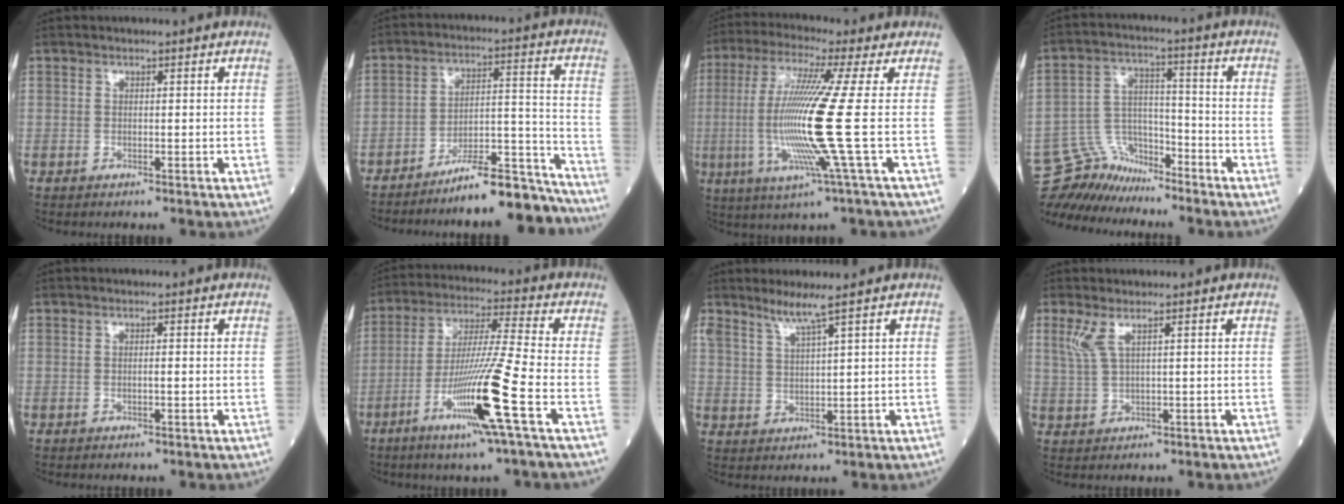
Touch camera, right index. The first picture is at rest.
{"total": 12.5, "force": [-11.6, 1.5, 4.2], "torque": [-0.033, 0.059, -0.190]}
{"total": 14.3, "force": [-1.3, -2.2, 14.1], "torque": [-0.287, -0.019, -0.031]}
{"total": 8.9, "force": [-8.5, 2.6, -0.3], "torque": [-0.004, 0.030, -0.161]}
{"total": 0.7, "force": [-0.2, 0.0, 0.7], "torque": [-0.011, 0.002, -0.002]}
{"total": 13.8, "force": [-5.5, -1.7, 12.5], "torque": [-0.242, -0.019, -0.105]}
{"total": 3.9, "force": [3.1, -0.8, 2.3], "torque": [-0.049, -0.007, 0.065]}
{"total": 3.2, "force": [1.7, 0.3, 2.7], "torque": [-0.071, 0.007, 0.042]}